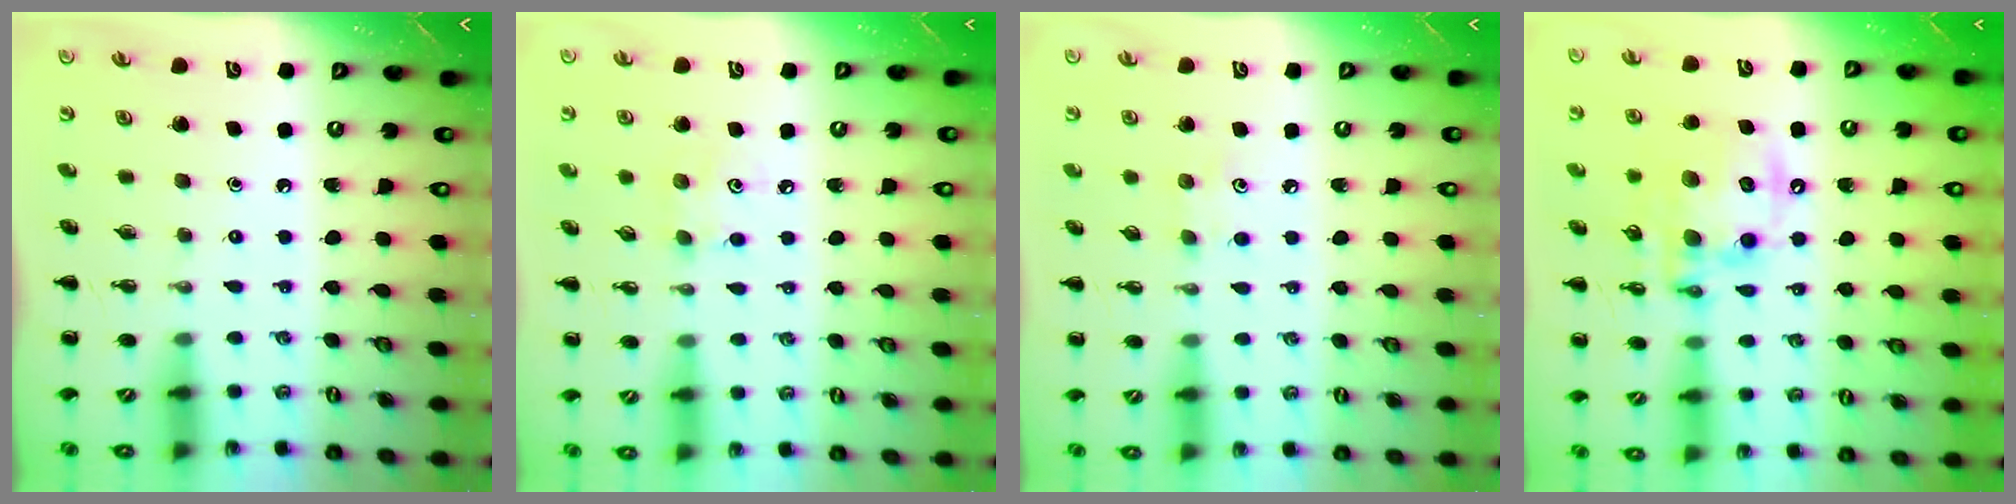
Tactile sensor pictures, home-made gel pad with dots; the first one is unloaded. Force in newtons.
{"total": 4.3, "press": 4.2, "slide": 0.8}
{"total": 5.3, "press": 5.1, "slide": 1.6}
{"total": 15.1, "press": 14.8, "slide": 3.2}